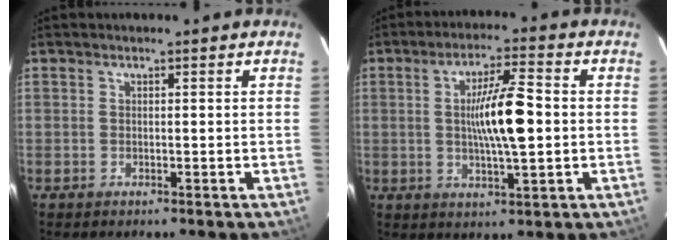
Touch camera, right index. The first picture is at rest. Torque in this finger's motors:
{"motor_torque": [0.35, 0.08, 0.46, 0.10]}